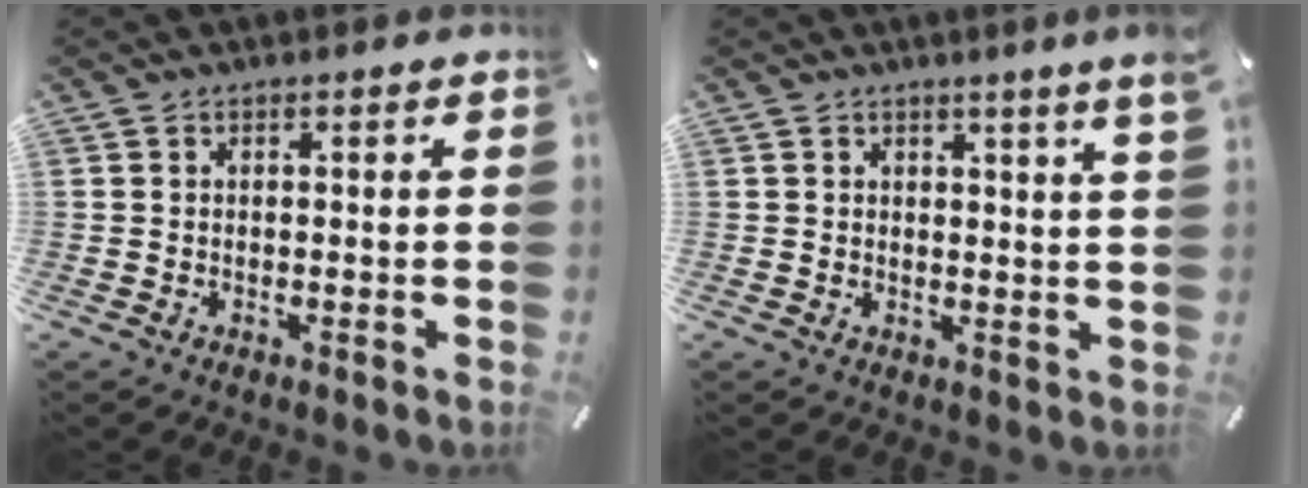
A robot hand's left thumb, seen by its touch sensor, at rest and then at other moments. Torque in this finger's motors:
{"motor_torque": [1.03, 0.31, 0.14, -0.21, 0.03]}